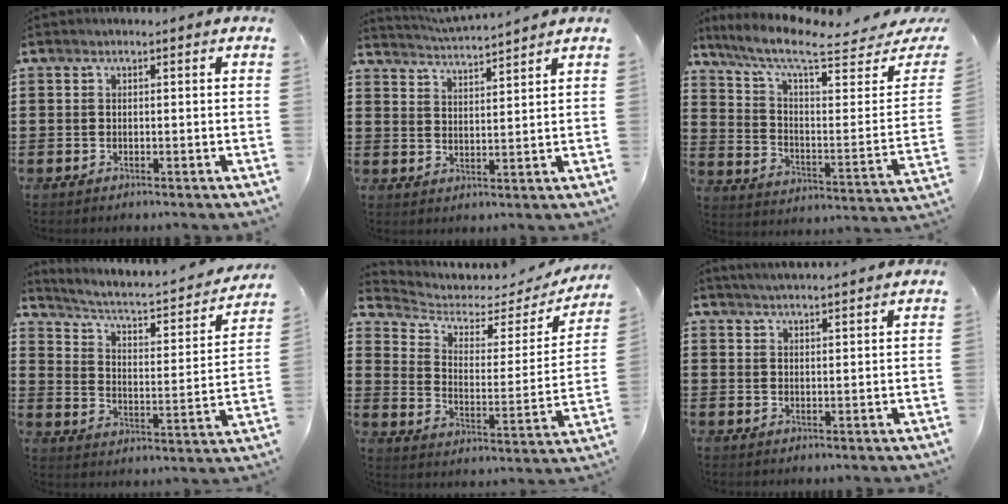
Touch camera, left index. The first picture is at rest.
{"total": 3.7, "force": [3.6, -0.6, 0.3], "torque": [-0.021, -0.023, 0.062]}
{"total": 9.6, "force": [7.3, 1.6, 5.9], "torque": [-0.133, -0.050, 0.123]}
{"total": 3.7, "force": [2.8, 1.0, 2.3], "torque": [-0.064, -0.031, 0.034]}
{"total": 4.3, "force": [3.7, 1.7, 1.2], "torque": [-0.049, -0.030, 0.060]}
{"total": 3.0, "force": [2.9, -0.6, 0.3], "torque": [-0.014, -0.010, 0.053]}